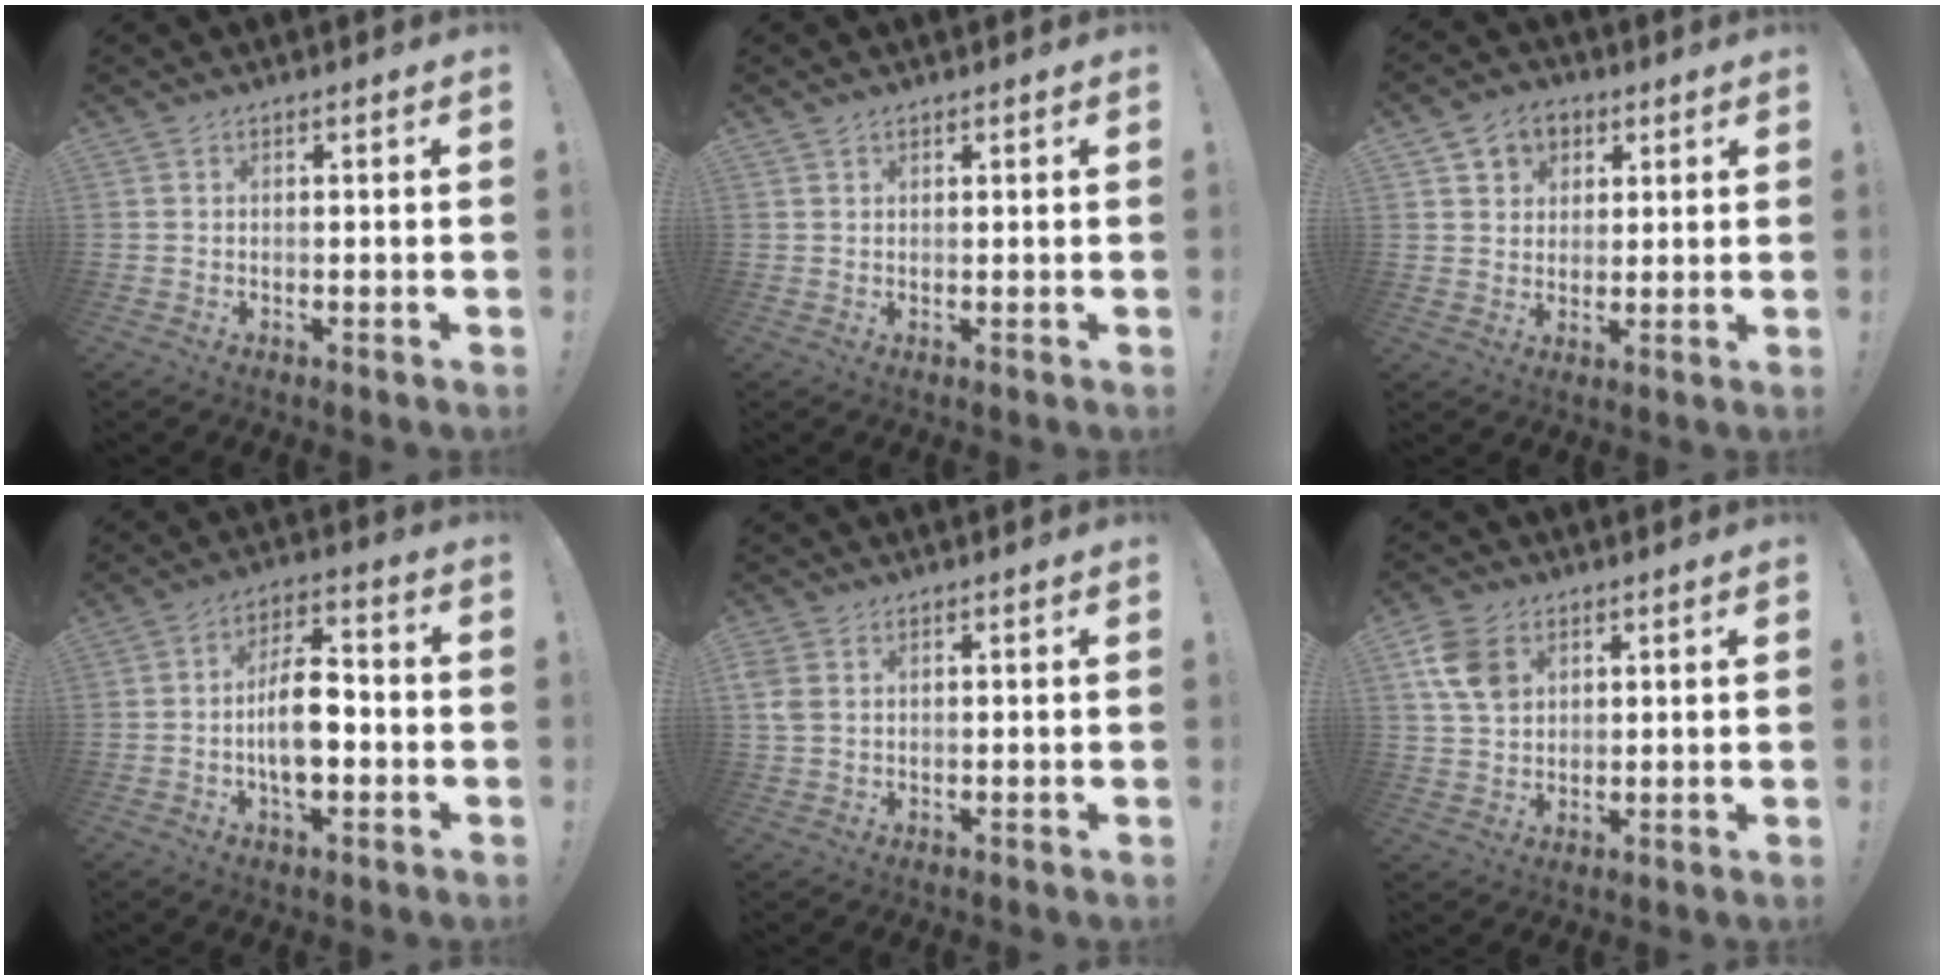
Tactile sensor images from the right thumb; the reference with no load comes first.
{"total": 1.2, "force": [1.0, 0.6, 0.3], "torque": [-0.004, -0.003, 0.019]}
{"total": 7.7, "force": [3.8, 6.3, 2.3], "torque": [-0.029, -0.017, 0.075]}
{"total": 11.7, "force": [-2.6, 6.2, 9.6], "torque": [-0.165, 0.015, -0.048]}
{"total": 3.8, "force": [1.3, 2.8, 2.2], "torque": [-0.049, 0.001, 0.027]}
{"total": 10.3, "force": [3.9, 7.6, 5.7], "torque": [-0.095, -0.001, 0.079]}